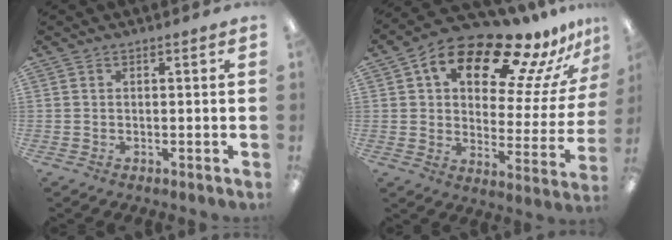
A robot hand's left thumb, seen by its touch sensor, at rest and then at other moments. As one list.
[{"total": 18.2, "force": [12.2, 7.6, 11.0], "torque": [-0.182, -0.083, 0.200]}]